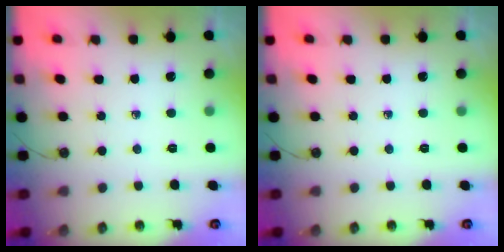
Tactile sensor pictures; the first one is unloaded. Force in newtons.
{"total": 0.0}